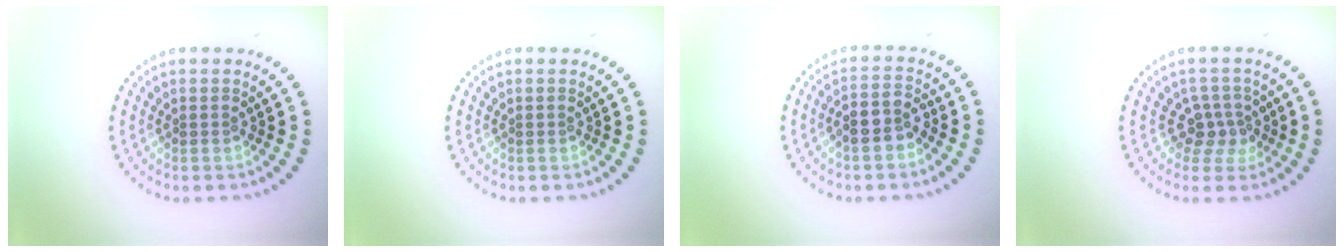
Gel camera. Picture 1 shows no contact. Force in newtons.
{"total": 0.0}
{"total": 2.9, "press": 2.6, "slide": 1.2}
{"total": 2.6, "press": 1.9, "slide": 1.7}